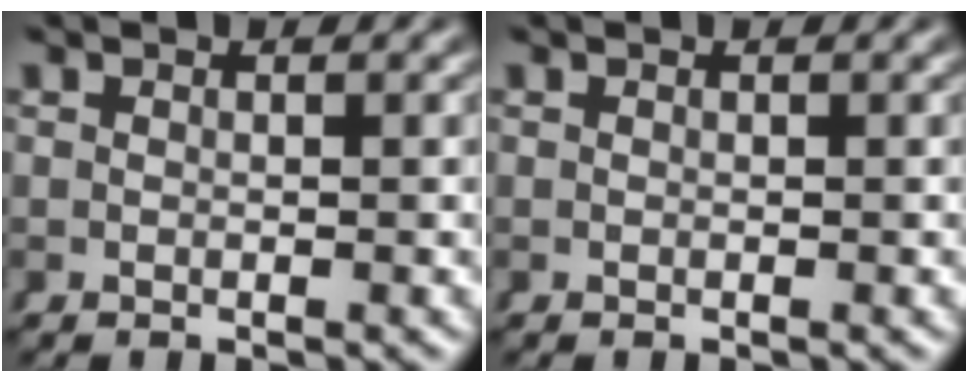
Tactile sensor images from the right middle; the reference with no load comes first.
{"total": 0.0}